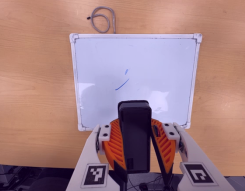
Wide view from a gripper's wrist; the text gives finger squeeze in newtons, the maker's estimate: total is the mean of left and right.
{"total": 11.0, "left": 10.6, "right": 11.4}